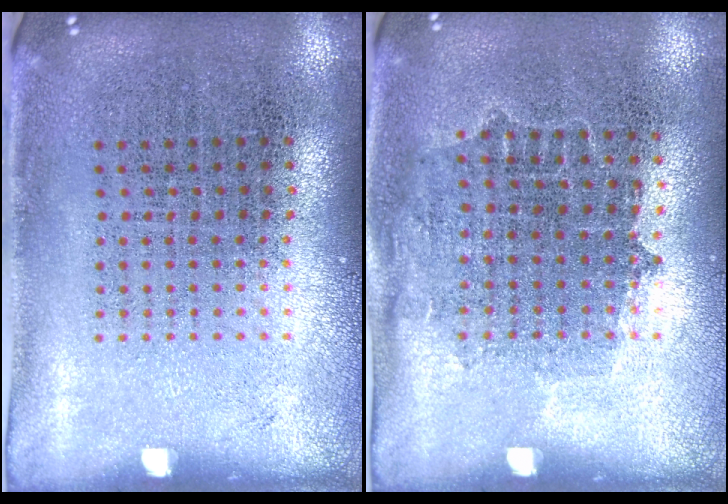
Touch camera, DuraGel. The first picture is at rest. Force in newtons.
{"total": 0.8, "press": 0.8, "slide": 0.3}